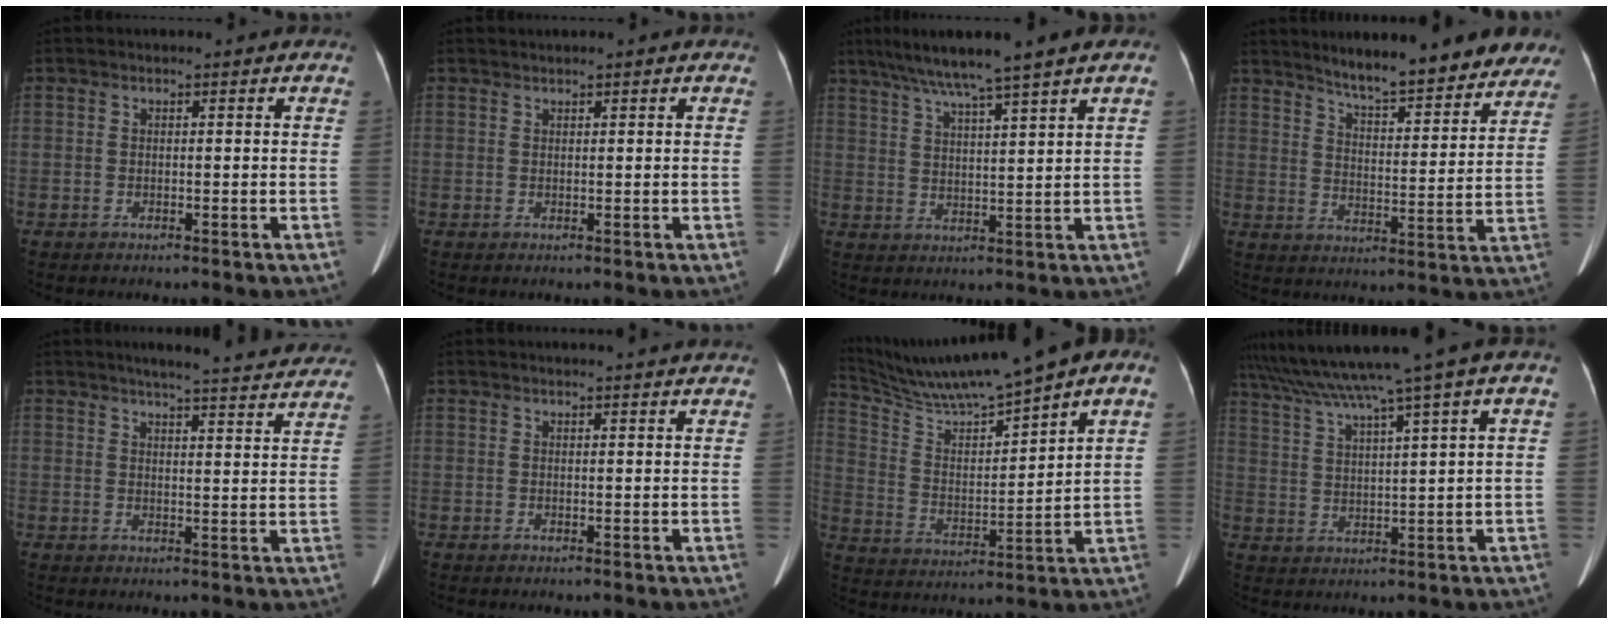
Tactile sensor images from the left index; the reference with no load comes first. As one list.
[{"total": 1.5, "force": [1.3, 0.3, 0.7], "torque": [-0.009, 0.020, 0.021]}, {"total": 9.4, "force": [7.0, -1.1, 6.1], "torque": [-0.105, 0.021, 0.119]}, {"total": 15.4, "force": [13.4, 2.5, 7.1], "torque": [-0.089, -0.008, 0.184]}, {"total": 15.6, "force": [14.4, 1.0, 5.9], "torque": [-0.074, -0.008, 0.166]}, {"total": 4.7, "force": [4.4, -0.4, 1.5], "torque": [-0.018, 0.014, 0.043]}, {"total": 14.5, "force": [12.1, -0.5, 7.9], "torque": [-0.149, 0.014, 0.219]}, {"total": 12.4, "force": [9.0, -2.3, 8.2], "torque": [-0.141, 0.017, 0.144]}]